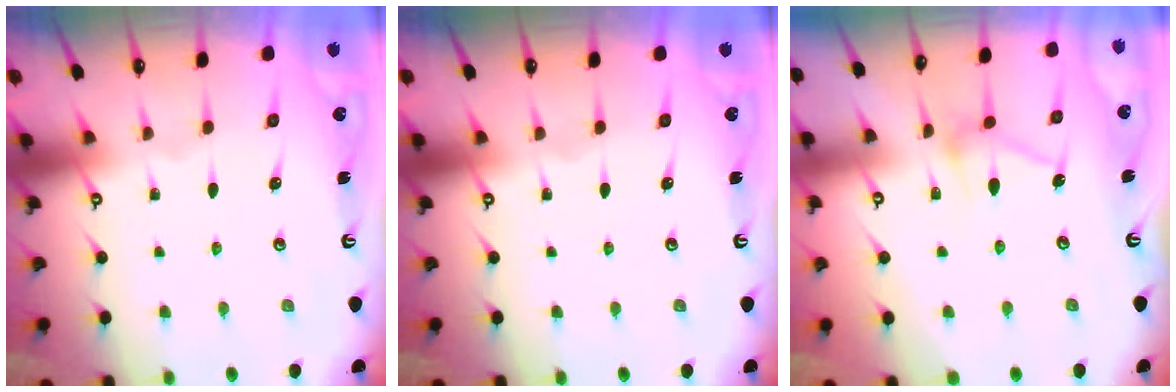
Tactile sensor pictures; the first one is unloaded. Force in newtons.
{"total": 0.0}
{"total": 11.2, "press": 11.2, "slide": 0.4}